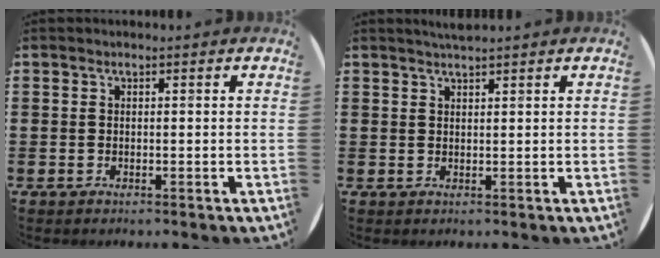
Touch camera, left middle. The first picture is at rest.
{"total": 1.5, "force": [1.4, -0.2, 0.4], "torque": [-0.006, 0.000, 0.027]}